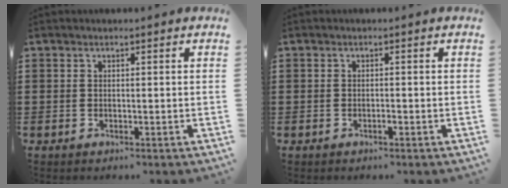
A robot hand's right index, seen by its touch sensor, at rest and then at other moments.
{"total": 0.8, "force": [-0.5, 0.1, 0.6], "torque": [-0.013, -0.004, -0.008]}